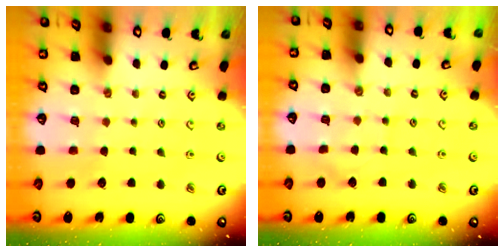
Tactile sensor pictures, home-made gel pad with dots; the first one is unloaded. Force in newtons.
{"total": 4.3, "press": 4.3, "slide": 0.1}